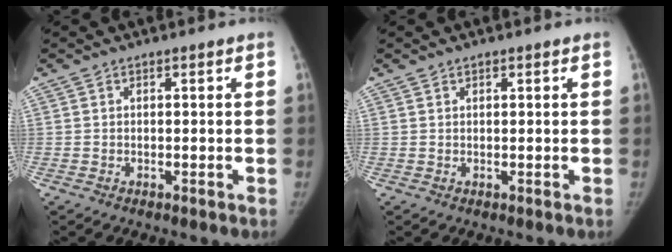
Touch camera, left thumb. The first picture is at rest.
{"total": 0.6, "force": [0.5, 0.3, 0.2], "torque": [-0.005, -0.003, 0.007]}